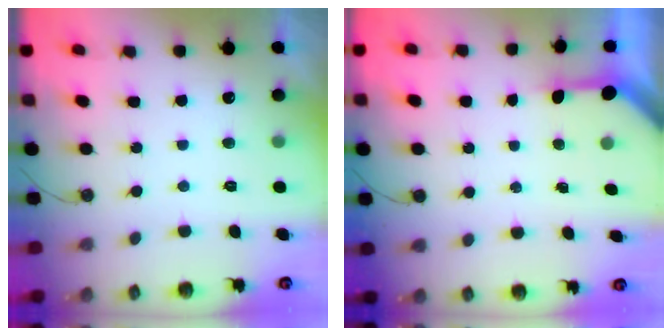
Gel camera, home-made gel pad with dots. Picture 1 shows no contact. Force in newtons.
{"total": 3.4, "press": 3.4, "slide": 0.4}